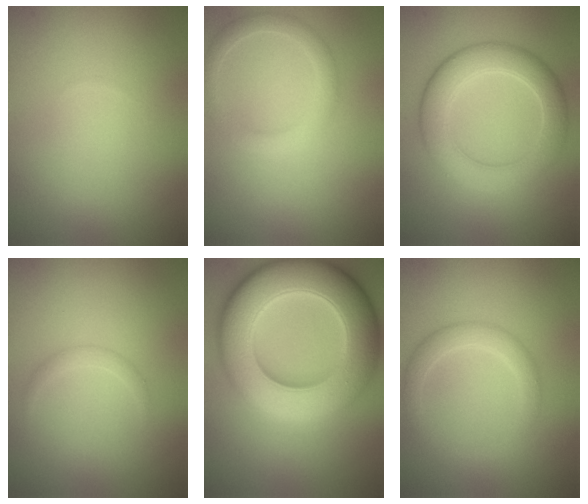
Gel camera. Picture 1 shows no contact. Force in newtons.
{"total": 2.2, "press": 2.2, "slide": 0.1}
{"total": 5.6, "press": 5.6, "slide": 0.3}
{"total": 0.8, "press": 0.8, "slide": 0.1}
{"total": 13.2, "press": 13.0, "slide": 2.1}
{"total": 2.3, "press": 2.3, "slide": 0.0}